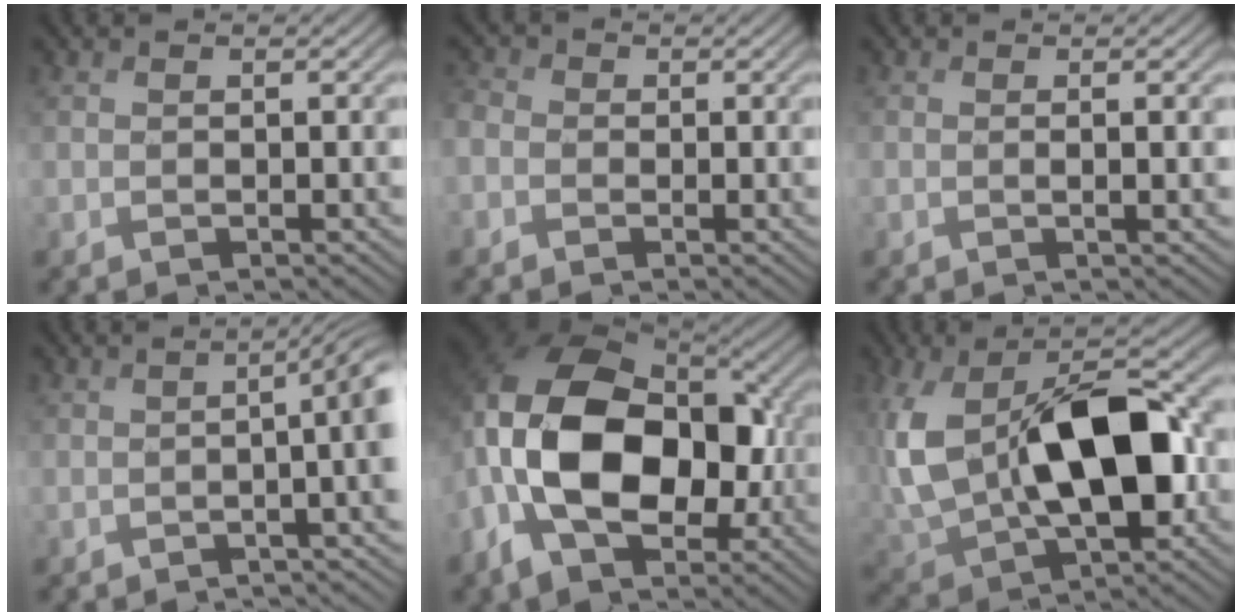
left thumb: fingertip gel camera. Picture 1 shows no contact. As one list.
[{"total": 2.9, "force": [-0.9, 2.5, 1.2], "torque": [-0.037, 0.003, -0.024]}, {"total": 1.6, "force": [0.0, 0.2, 1.6], "torque": [-0.031, 0.001, -0.002]}, {"total": 6.1, "force": [-1.3, 1.1, 5.8], "torque": [-0.070, 0.002, -0.029]}, {"total": 17.7, "force": [-2.9, 11.2, 13.4], "torque": [-0.267, -0.015, -0.057]}, {"total": 17.4, "force": [1.2, 10.3, 14.0], "torque": [-0.298, -0.017, 0.028]}]